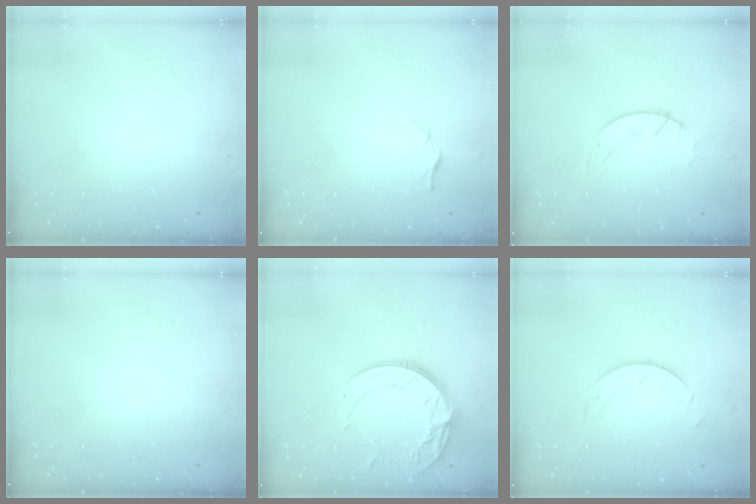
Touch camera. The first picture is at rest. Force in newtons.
{"total": 4.5, "press": 4.4, "slide": 0.4}
{"total": 0.6, "press": 0.6, "slide": 0.1}
{"total": 0.0}
{"total": 13.6, "press": 13.5, "slide": 1.2}
{"total": 2.5, "press": 2.5, "slide": 0.2}